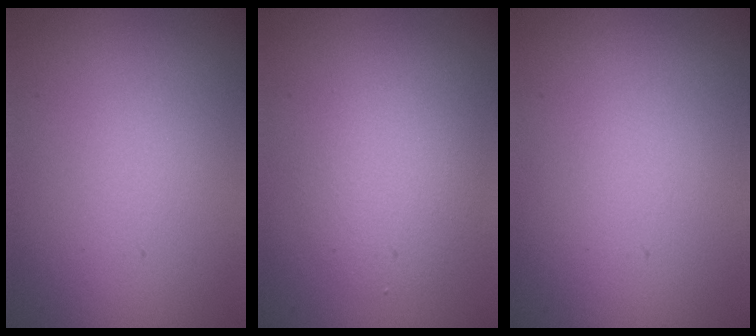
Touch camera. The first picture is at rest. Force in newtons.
{"total": 3.1, "press": 3.1, "slide": 0.3}
{"total": 0.0}